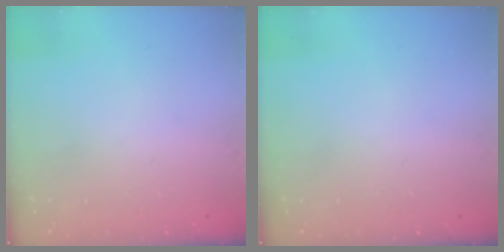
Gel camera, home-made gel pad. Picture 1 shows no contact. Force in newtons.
{"total": 0.0}